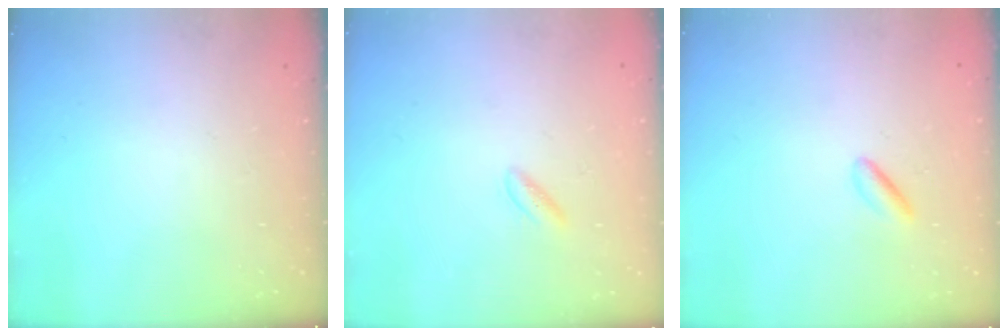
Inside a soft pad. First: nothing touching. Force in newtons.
{"total": 1.0, "press": 0.9, "slide": 0.5}
{"total": 1.5, "press": 1.3, "slide": 0.7}